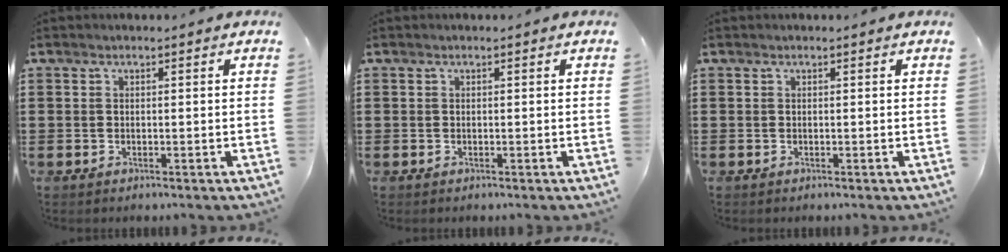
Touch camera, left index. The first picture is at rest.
{"total": 0.0}
{"total": 0.0}